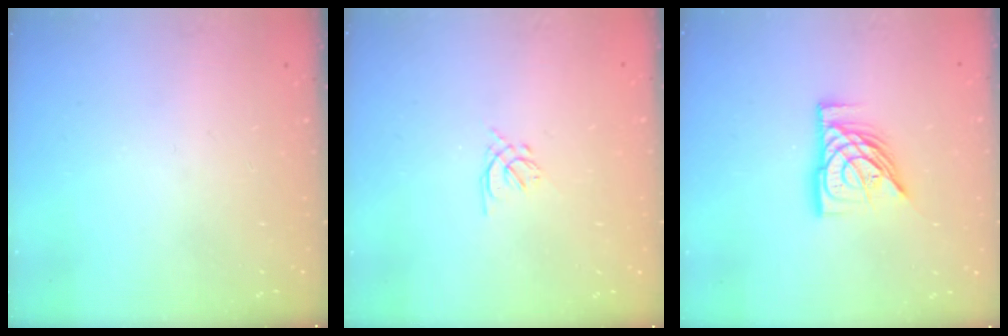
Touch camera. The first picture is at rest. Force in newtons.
{"total": 1.7, "press": 1.6, "slide": 0.5}
{"total": 12.1, "press": 12.1, "slide": 1.3}